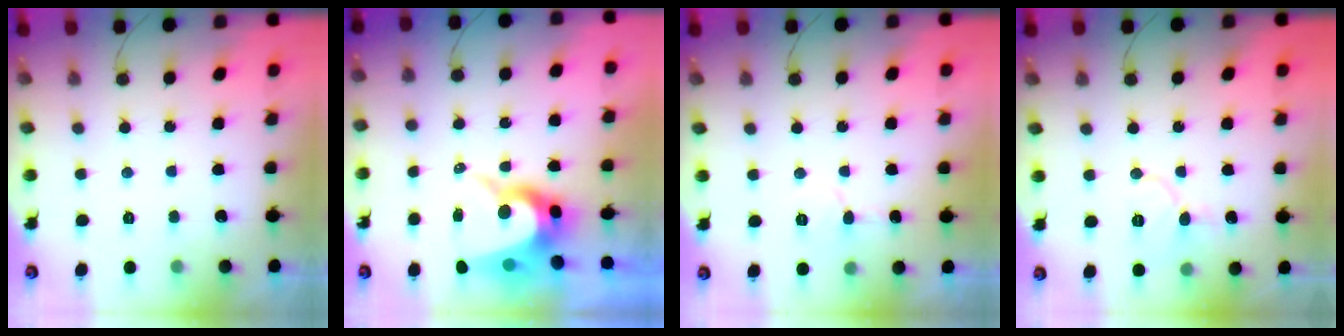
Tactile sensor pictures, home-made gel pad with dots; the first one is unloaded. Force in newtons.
{"total": 10.2, "press": 10.2, "slide": 0.7}
{"total": 6.3, "press": 6.2, "slide": 0.5}
{"total": 8.4, "press": 8.3, "slide": 0.9}